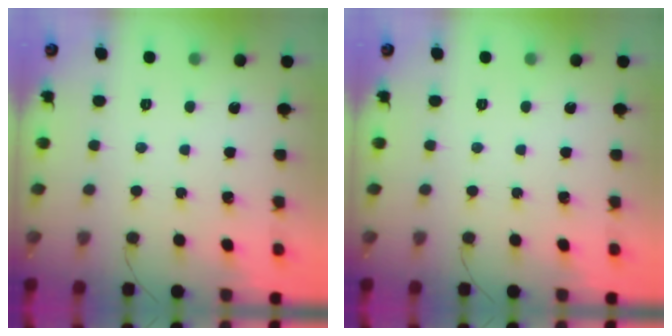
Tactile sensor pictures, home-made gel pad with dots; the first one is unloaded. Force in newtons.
{"total": 0.0}